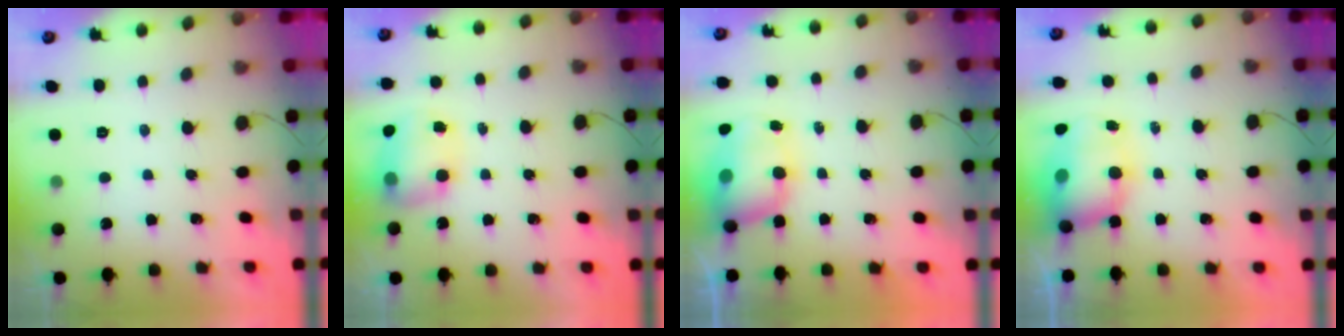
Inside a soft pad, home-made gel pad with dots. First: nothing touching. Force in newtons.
{"total": 9.7, "press": 9.6, "slide": 1.7}
{"total": 10.0, "press": 9.6, "slide": 2.7}
{"total": 10.4, "press": 10.2, "slide": 2.1}